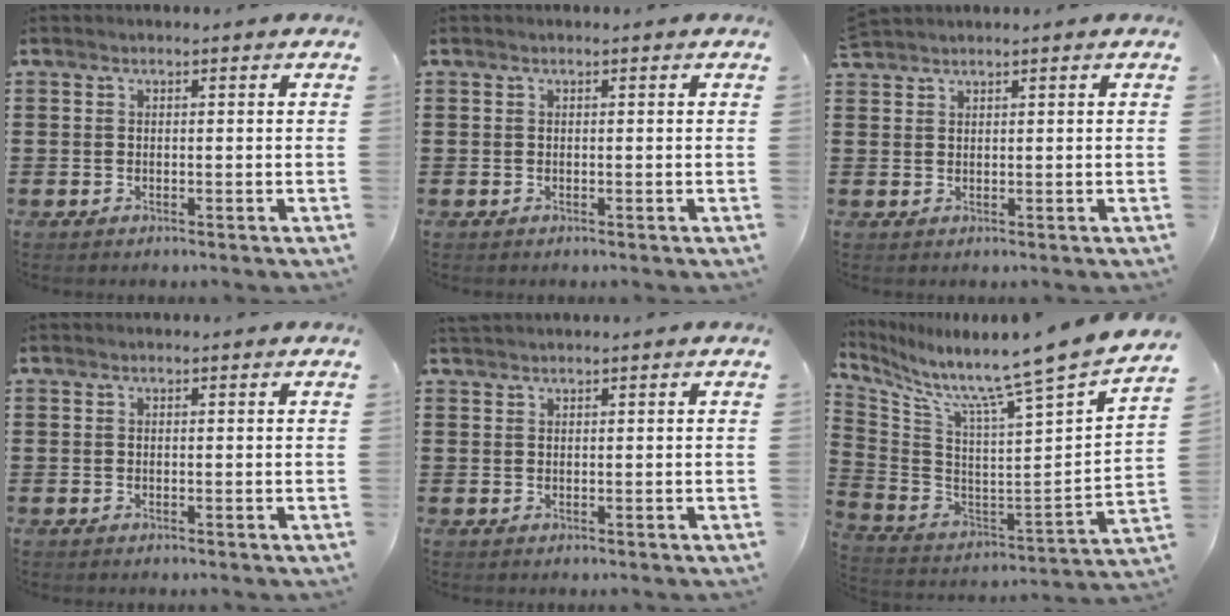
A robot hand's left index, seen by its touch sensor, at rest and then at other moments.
{"total": 0.0}
{"total": 1.5, "force": [1.5, 0.1, -0.2], "torque": [-0.001, 0.001, 0.030]}
{"total": 0.0}
{"total": 1.0, "force": [0.9, 0.1, 0.0], "torque": [-0.004, -0.001, 0.019]}
{"total": 8.2, "force": [7.1, -1.9, 3.6], "torque": [-0.084, -0.089, 0.098]}